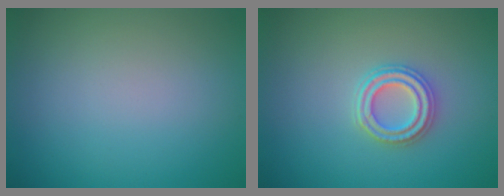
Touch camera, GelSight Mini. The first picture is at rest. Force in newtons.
{"total": 2.7, "press": 2.5, "slide": 0.9}